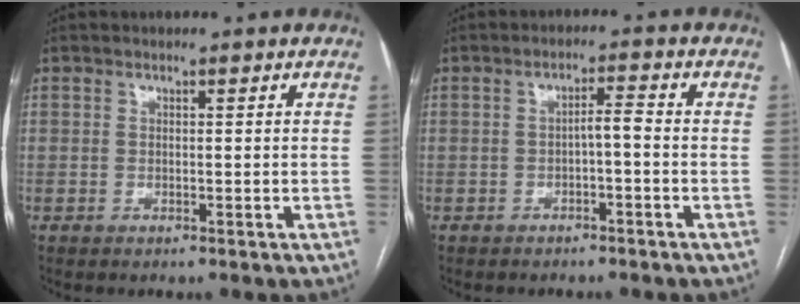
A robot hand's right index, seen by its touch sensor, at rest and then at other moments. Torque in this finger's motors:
{"motor_torque": [0.31, -0.22, 0.01, 0.05]}